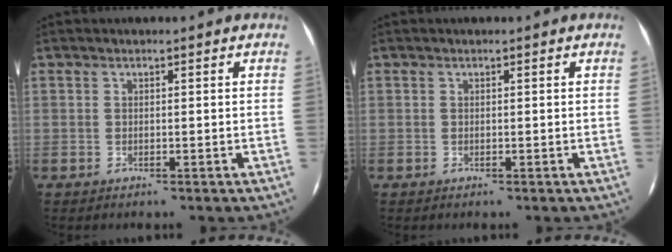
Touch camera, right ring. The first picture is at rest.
{"total": 0.0}